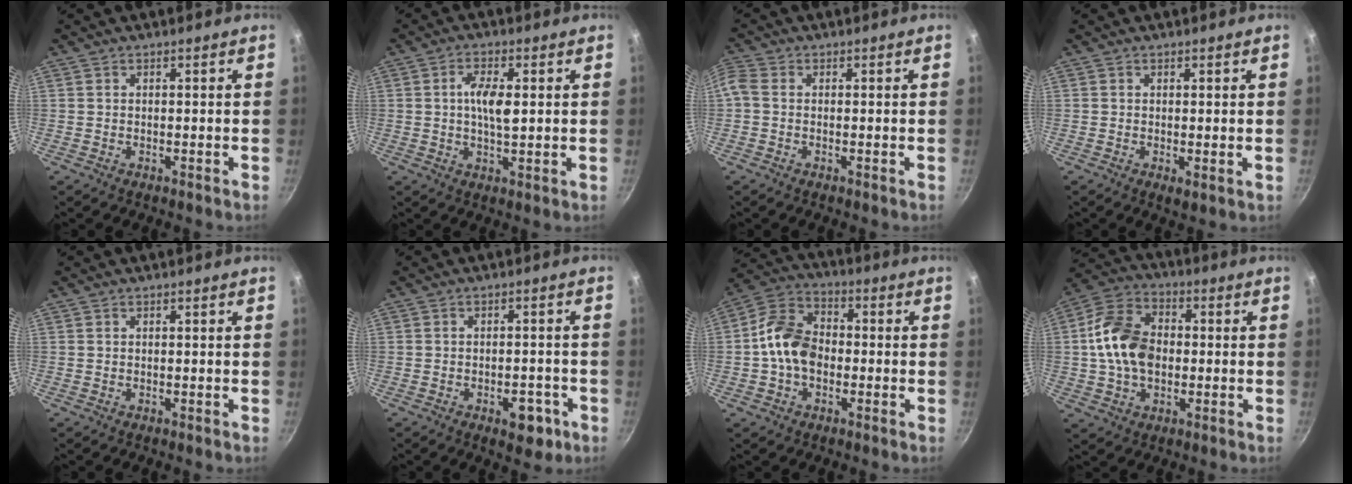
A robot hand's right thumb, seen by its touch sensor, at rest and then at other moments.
{"total": 6.1, "force": [0.9, 2.5, 5.5], "torque": [-0.099, 0.001, 0.013]}
{"total": 2.5, "force": [-0.4, 1.9, 1.6], "torque": [-0.040, 0.007, -0.019]}
{"total": 1.5, "force": [0.3, 0.8, 1.3], "torque": [-0.021, -0.007, 0.004]}
{"total": 0.0}
{"total": 6.2, "force": [-2.7, 3.4, 4.4], "torque": [-0.034, 0.020, -0.027]}
{"total": 11.0, "force": [-1.5, 7.9, 7.4], "torque": [-0.110, 0.033, -0.047]}
{"total": 13.9, "force": [-0.2, 9.8, 9.8], "torque": [-0.160, 0.023, -0.019]}